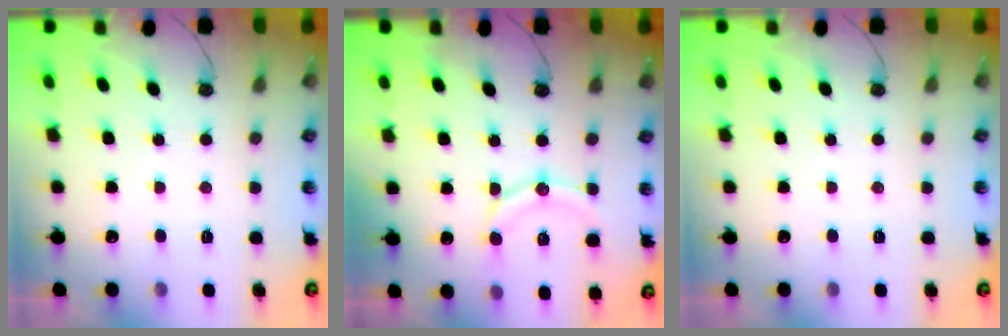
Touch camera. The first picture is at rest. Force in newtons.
{"total": 11.7, "press": 11.4, "slide": 2.7}
{"total": 0.0}